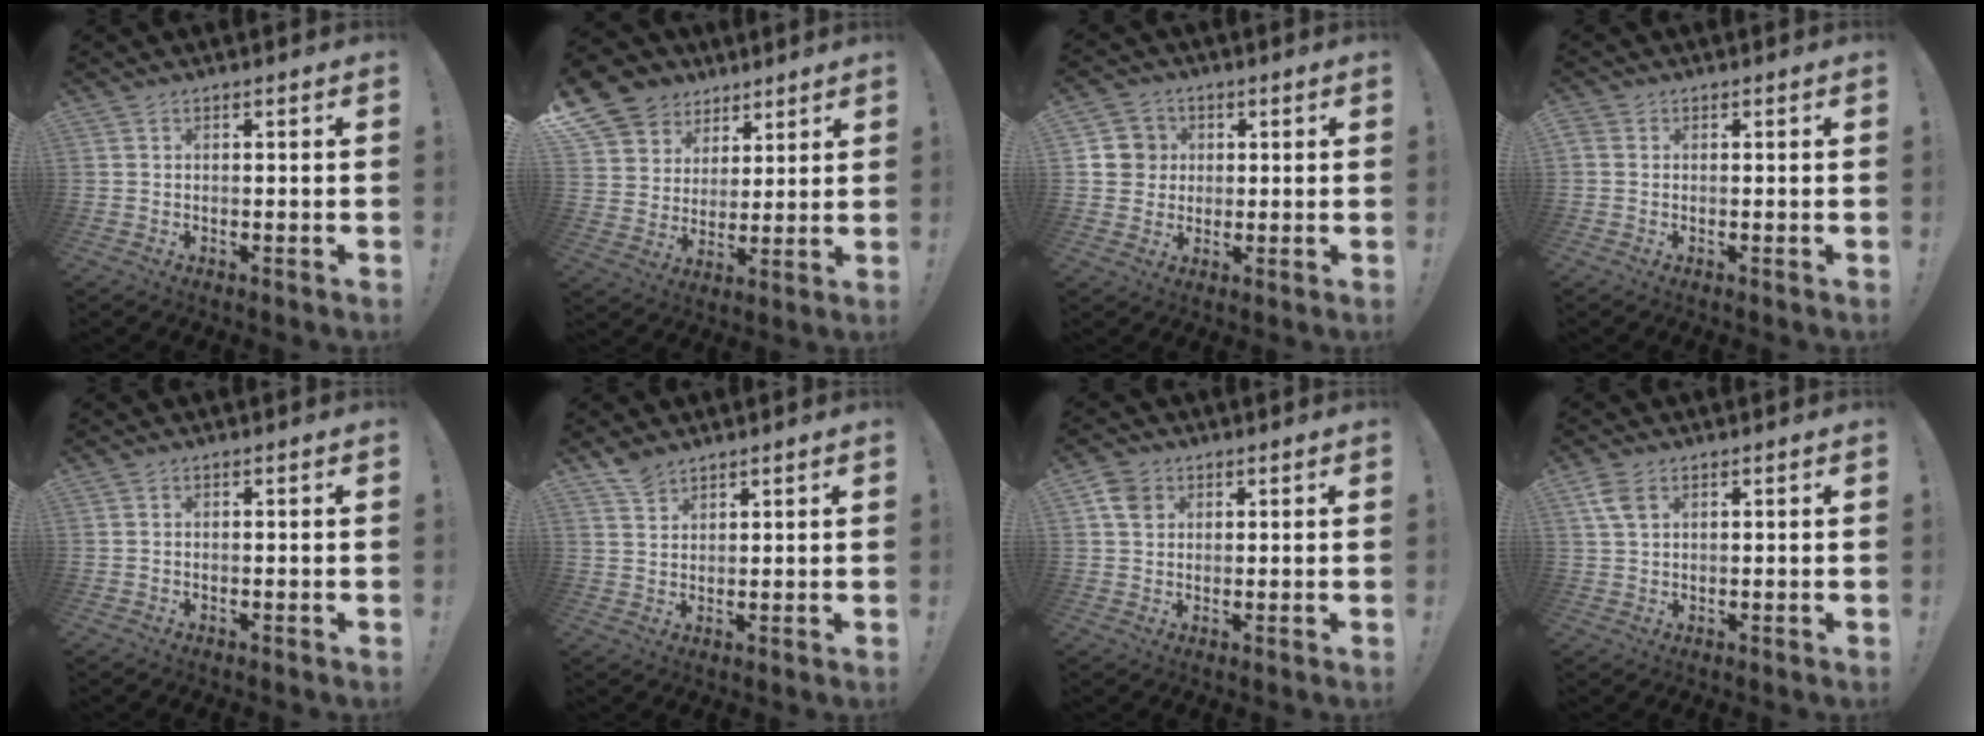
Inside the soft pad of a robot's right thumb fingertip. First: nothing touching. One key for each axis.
{"total": 12.0, "fx": 6.9, "fy": 9.3, "fz": 3.1, "tx": -0.055, "ty": -0.048, "tz": 0.141}
{"total": 7.0, "fx": 1.2, "fy": 6.8, "fz": 1.2, "tx": -0.013, "ty": -0.003, "tz": 0.026}
{"total": 1.2, "fx": 0.2, "fy": 1.0, "fz": 0.7, "tx": -0.015, "ty": 0.003, "tz": 0.004}
{"total": 0.0}
{"total": 4.8, "fx": 3.9, "fy": 2.2, "fz": 1.6, "tx": -0.028, "ty": -0.020, "tz": 0.076}
{"total": 5.3, "fx": 2.1, "fy": 4.3, "fz": 2.2, "tx": -0.035, "ty": 0.004, "tz": 0.042}
{"total": 5.0, "fx": 2.2, "fy": 2.9, "fz": 3.4, "tx": -0.061, "ty": 0.000, "tz": 0.042}